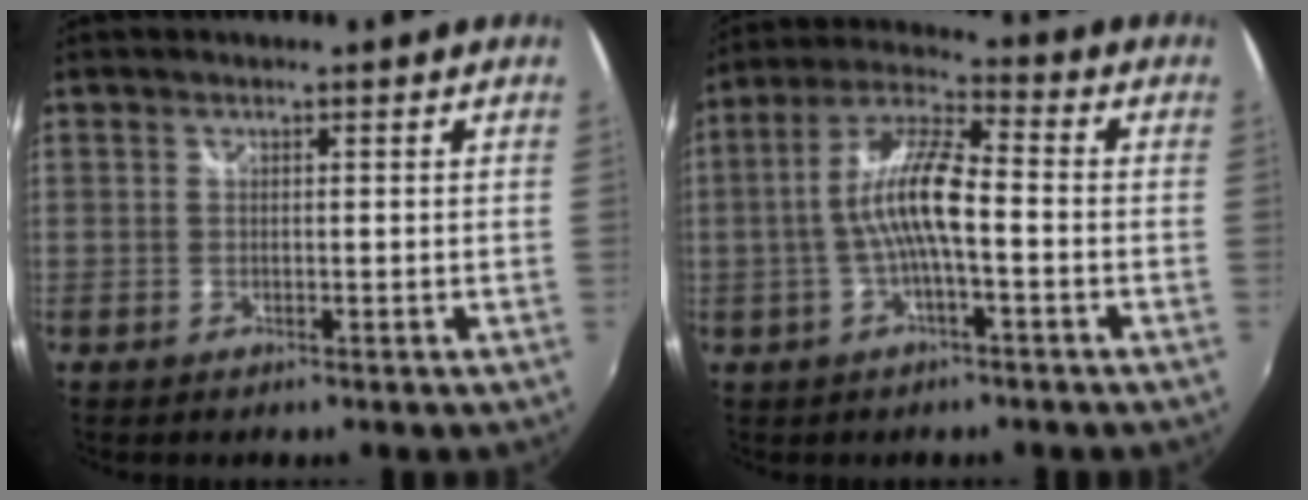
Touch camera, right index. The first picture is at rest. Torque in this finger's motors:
{"motor_torque": [0.93, -0.54, 0.80, 0.21]}